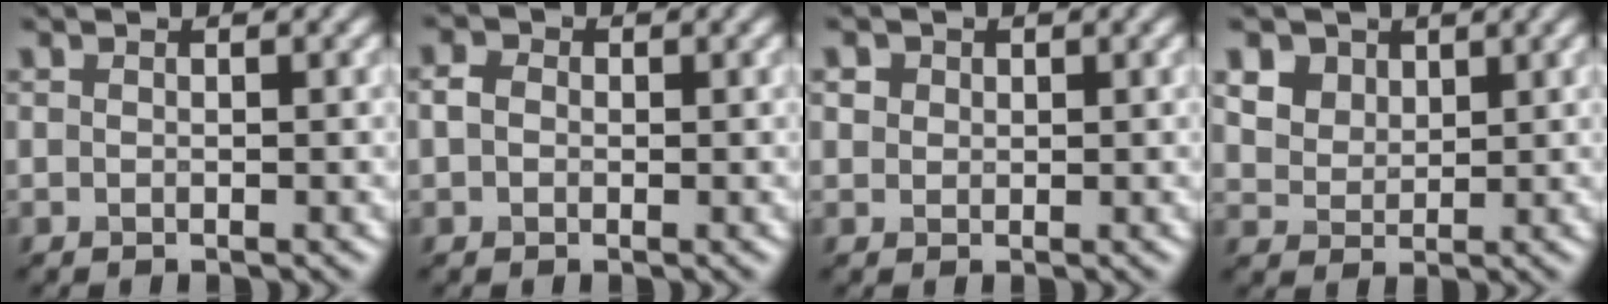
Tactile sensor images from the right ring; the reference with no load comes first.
{"total": 0.6, "force": [-0.5, 0.2, -0.3], "torque": [-0.017, 0.006, 0.011]}
{"total": 0.8, "force": [0.1, -0.1, -0.8], "torque": [-0.001, 0.000, 0.018]}
{"total": 4.1, "force": [3.0, 2.6, 1.0], "torque": [-0.078, 0.007, 0.085]}